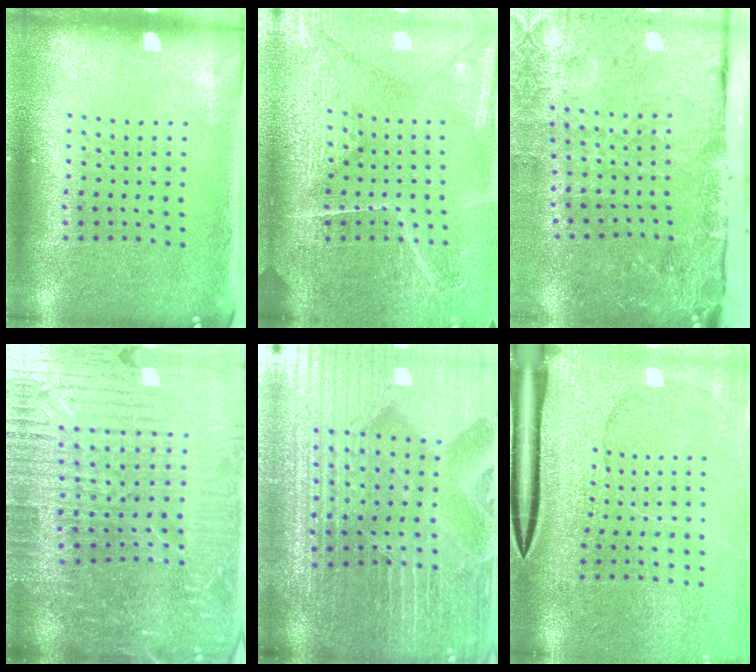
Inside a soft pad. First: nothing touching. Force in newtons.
{"total": 4.4, "press": 4.0, "slide": 1.9}
{"total": 3.9, "press": 3.4, "slide": 1.8}
{"total": 6.4, "press": 5.6, "slide": 3.0}
{"total": 5.3, "press": 5.0, "slide": 1.8}
{"total": 4.0, "press": 3.3, "slide": 2.3}